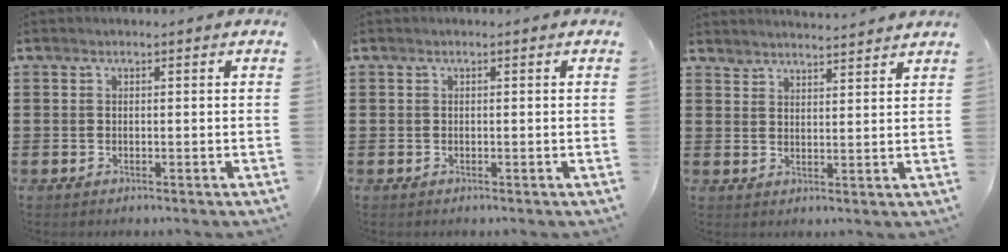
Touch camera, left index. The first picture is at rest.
{"total": 0.0}
{"total": 3.2, "force": [3.1, -0.3, -0.6], "torque": [0.000, -0.019, 0.056]}